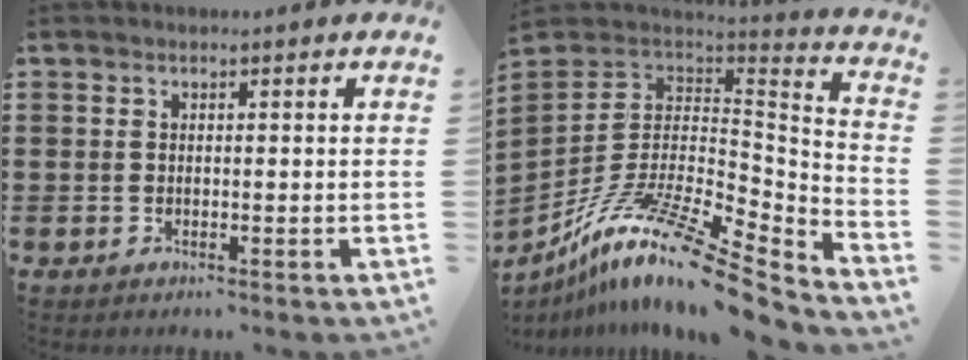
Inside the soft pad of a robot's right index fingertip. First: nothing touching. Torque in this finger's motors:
{"motor_torque": [-1.04, 1.10, 0.81, 0.21]}